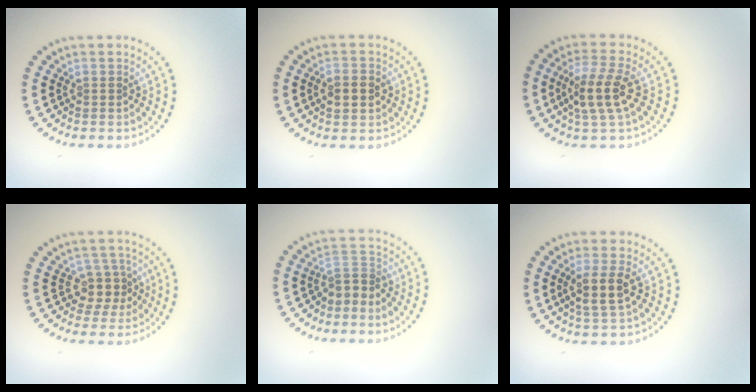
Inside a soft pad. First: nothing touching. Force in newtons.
{"total": 2.2, "press": 2.2, "slide": 0.1}
{"total": 3.7, "press": 3.4, "slide": 1.5}
{"total": 2.5, "press": 1.9, "slide": 1.6}
{"total": 2.1, "press": 1.6, "slide": 1.3}
{"total": 2.9, "press": 2.5, "slide": 1.5}